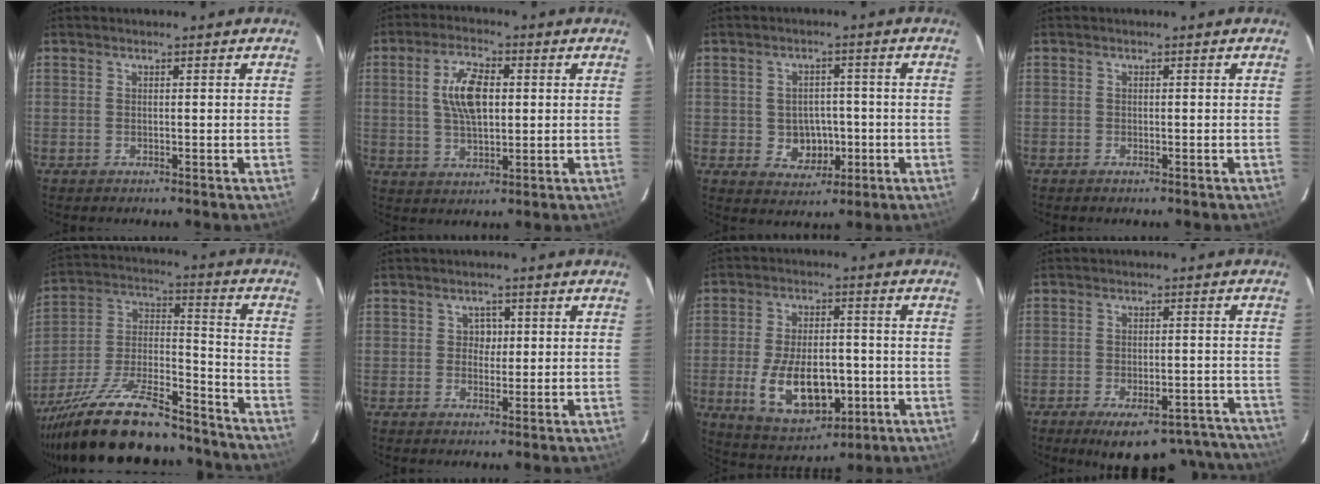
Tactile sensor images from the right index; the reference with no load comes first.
{"total": 8.8, "force": [1.4, 4.1, 7.6], "torque": [-0.145, 0.011, 0.028]}
{"total": 6.2, "force": [-1.2, 5.4, 2.7], "torque": [-0.059, 0.011, 0.000]}
{"total": 0.7, "force": [-0.6, 0.4, 0.3], "torque": [-0.007, -0.002, -0.011]}
{"total": 25.8, "force": [-20.2, 7.6, 14.1], "torque": [-0.271, -0.010, -0.314]}
{"total": 2.2, "force": [0.2, 2.1, 0.5], "torque": [-0.004, 0.010, 0.002]}
{"total": 14.9, "force": [-3.8, 8.1, 11.9], "torque": [-0.240, -0.009, -0.044]}
{"total": 17.3, "force": [-14.5, 6.3, 7.0], "torque": [-0.117, 0.017, -0.170]}